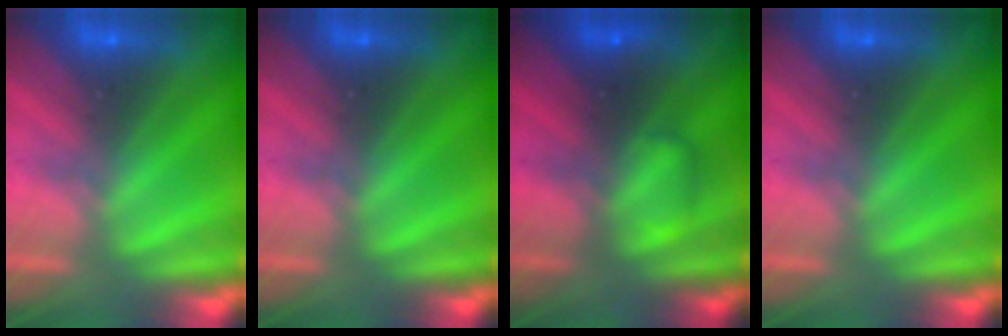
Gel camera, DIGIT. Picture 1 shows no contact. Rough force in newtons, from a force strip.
{"total": 0.0}
{"total": 1.8}
{"total": 0.0}